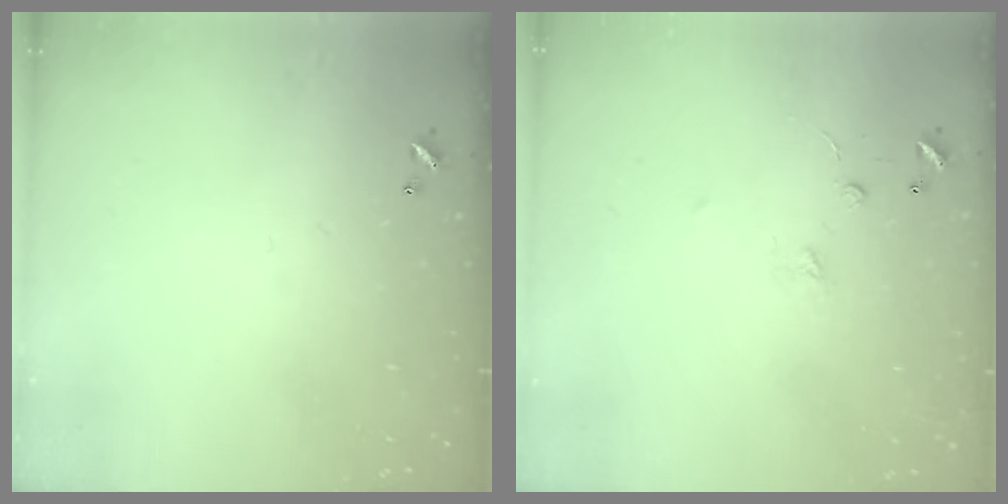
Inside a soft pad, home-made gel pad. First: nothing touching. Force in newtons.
{"total": 2.5, "press": 2.3, "slide": 1.0}